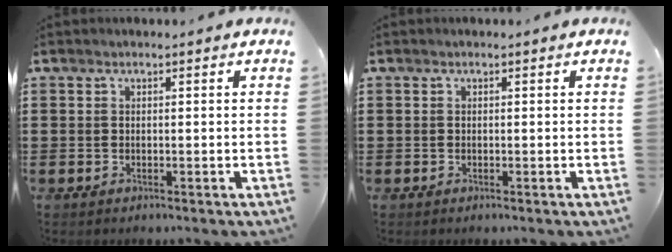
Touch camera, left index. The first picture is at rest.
{"total": 0.0}